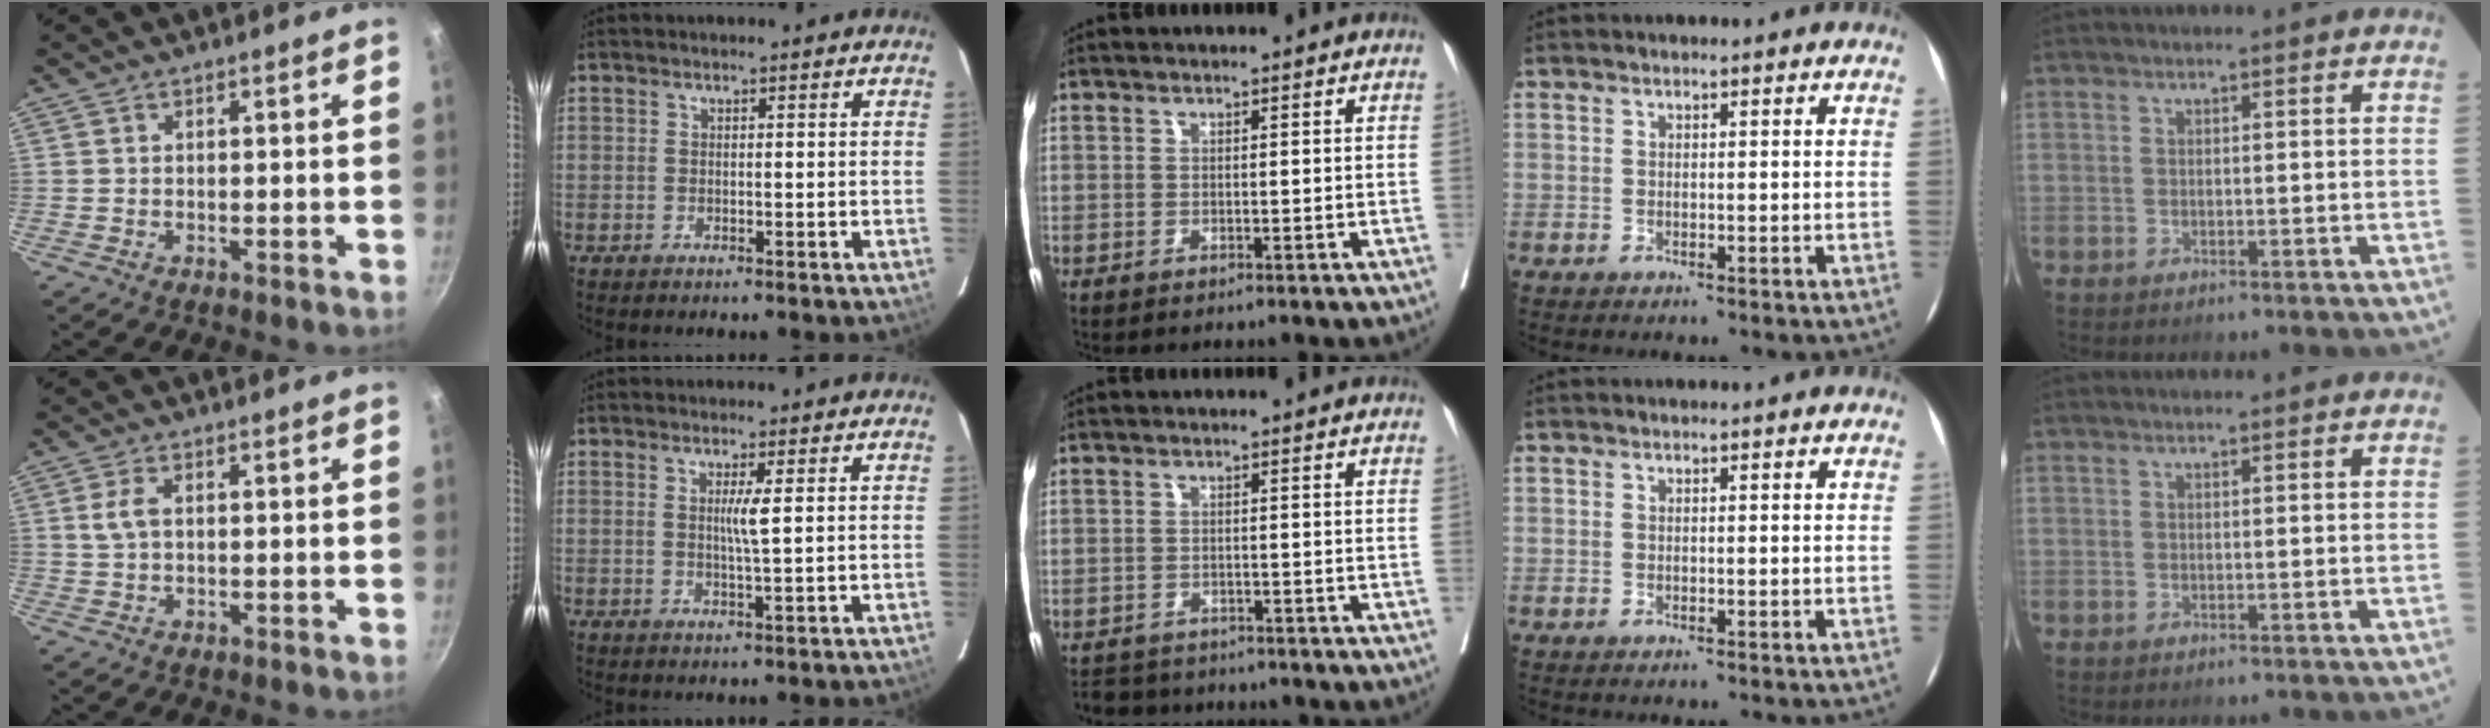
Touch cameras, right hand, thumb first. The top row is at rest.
{"thumb": {"total": 3.1, "force": [0.5, 1.7, 2.5], "torque": [-0.060, 0.006, 0.011]}, "index": {"total": 2.5, "force": [0.5, -0.5, 2.4], "torque": [-0.046, -0.005, 0.009]}, "middle": {"total": 5.0, "force": [-4.8, 1.6, 0.2], "torque": [0.001, -0.003, -0.070]}}